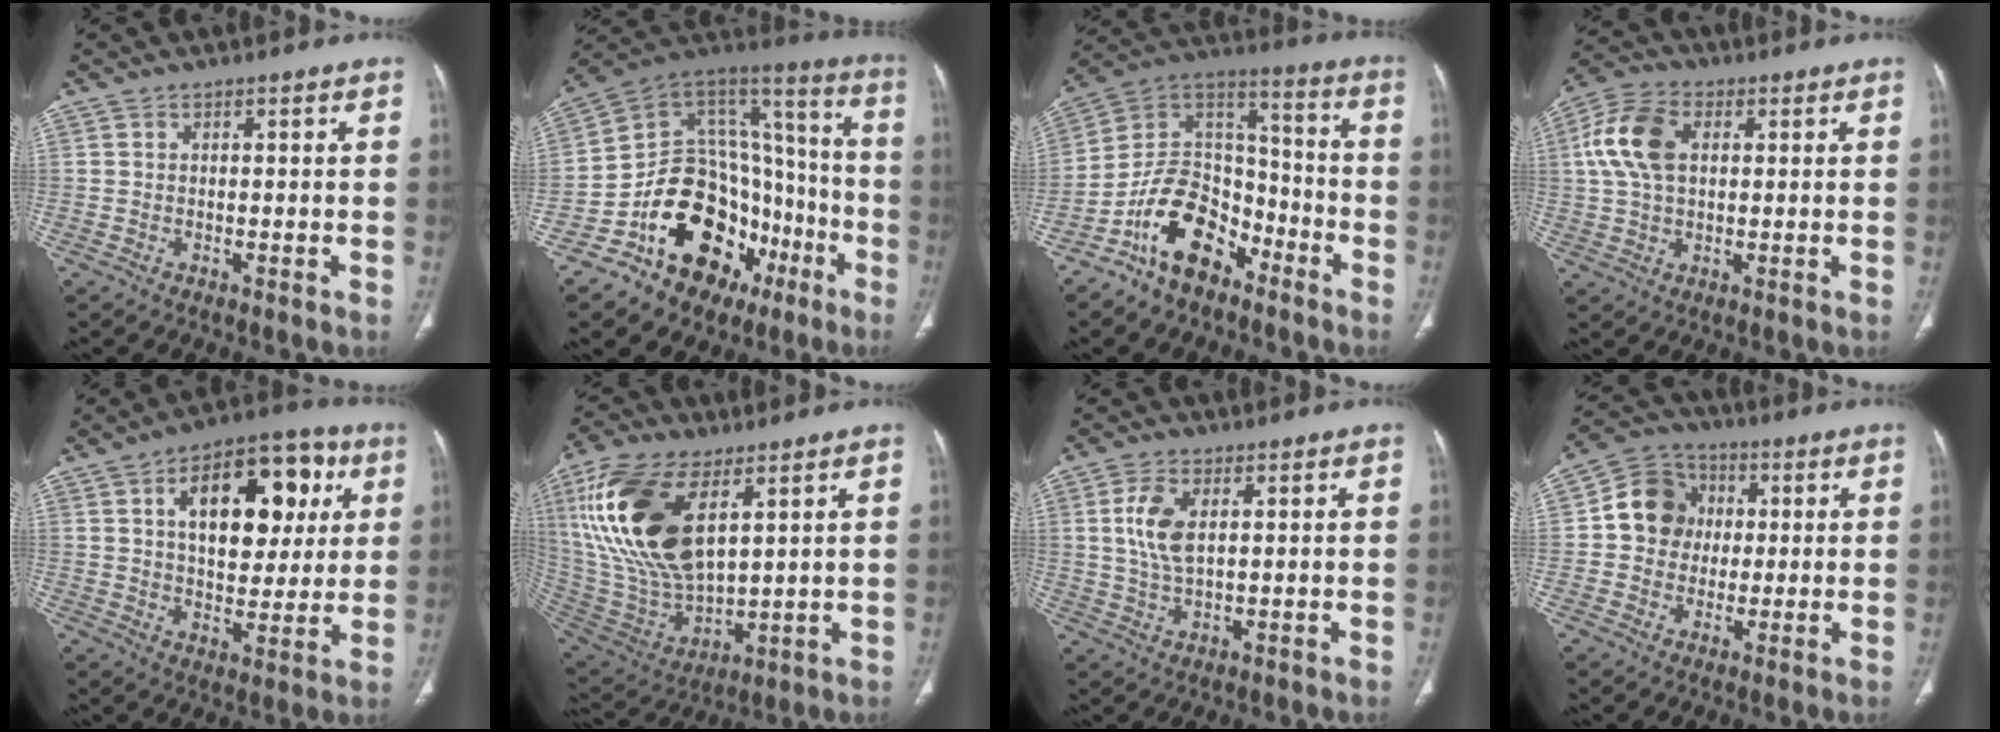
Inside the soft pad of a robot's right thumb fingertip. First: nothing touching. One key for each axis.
{"total": 28.9, "fx": -12.2, "fy": 19.4, "fz": 17.5, "tx": -0.235, "ty": 0.114, "tz": -0.179}
{"total": 15.1, "fx": -9.3, "fy": 9.0, "fz": 7.9, "tx": -0.115, "ty": 0.090, "tz": -0.177}
{"total": 10.9, "fx": 2.2, "fy": 6.9, "fz": 8.1, "tx": -0.168, "ty": 0.018, "tz": 0.038}
{"total": 19.2, "fx": 5.8, "fy": 10.8, "fz": 14.8, "tx": -0.165, "ty": 0.005, "tz": 0.084}
{"total": 23.4, "fx": 8.7, "fy": 11.5, "fz": 18.4, "tx": -0.375, "ty": -0.032, "tz": 0.172}
{"total": 6.9, "fx": 1.7, "fy": 3.5, "fz": 5.7, "tx": -0.125, "ty": -0.005, "tz": 0.037}
{"total": 10.3, "fx": 0.9, "fy": 9.3, "fz": 4.3, "tx": -0.043, "ty": 0.017, "tz": 0.005}